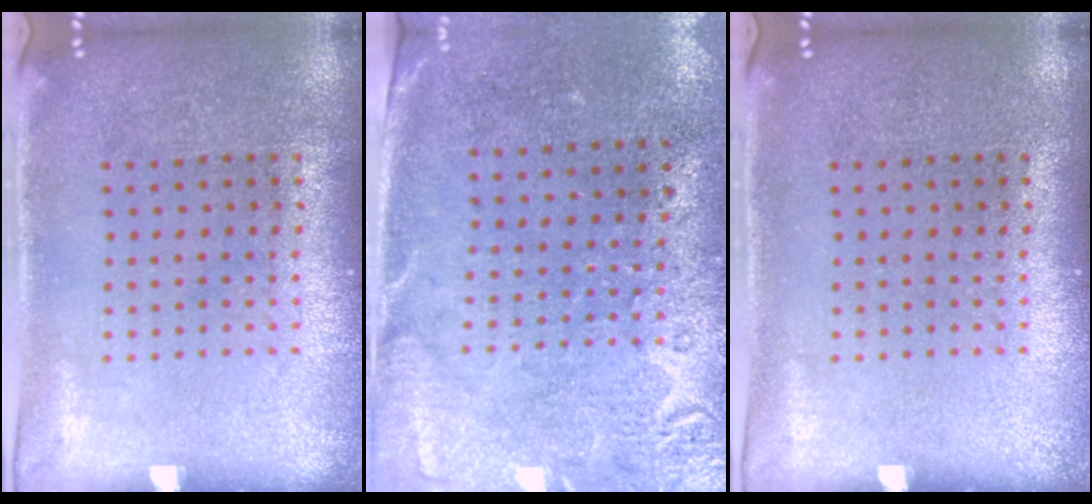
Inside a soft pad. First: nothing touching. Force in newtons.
{"total": 2.7, "press": 2.3, "slide": 1.5}
{"total": 0.0}